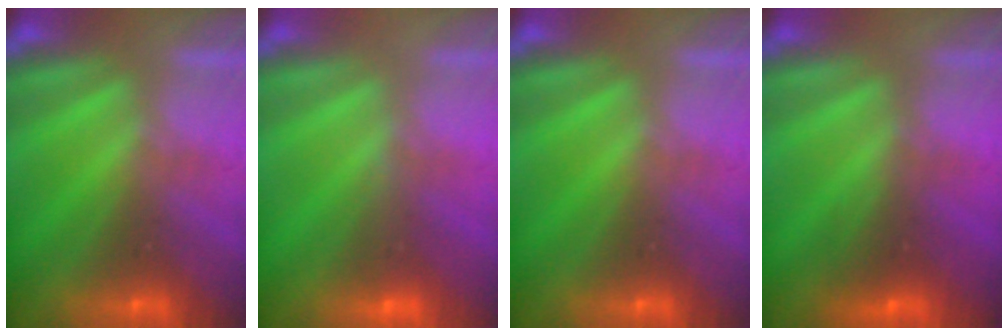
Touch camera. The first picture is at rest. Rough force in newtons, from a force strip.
{"total": 2.9}
{"total": 0.0}
{"total": 2.4}